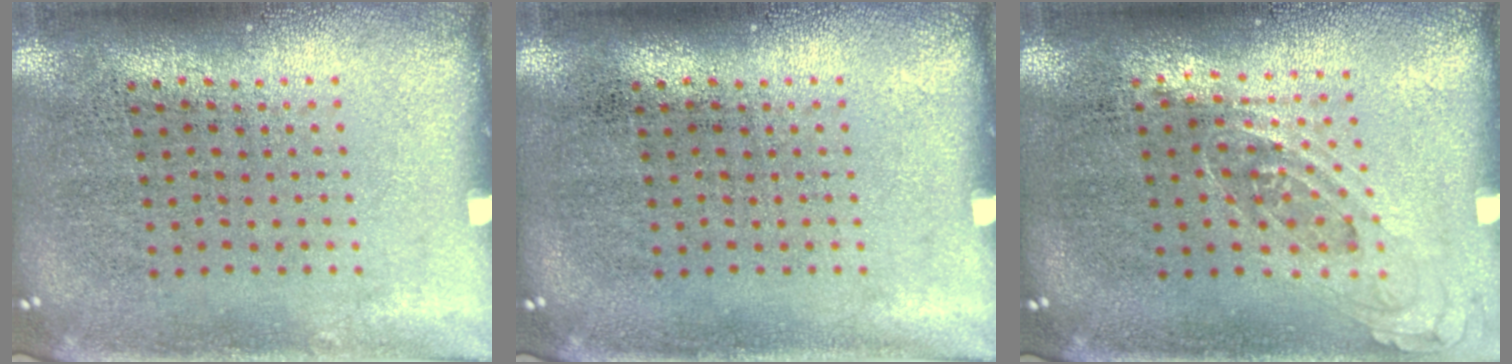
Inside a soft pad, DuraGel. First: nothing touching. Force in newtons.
{"total": 0.0}
{"total": 0.6, "press": 0.6, "slide": 0.3}